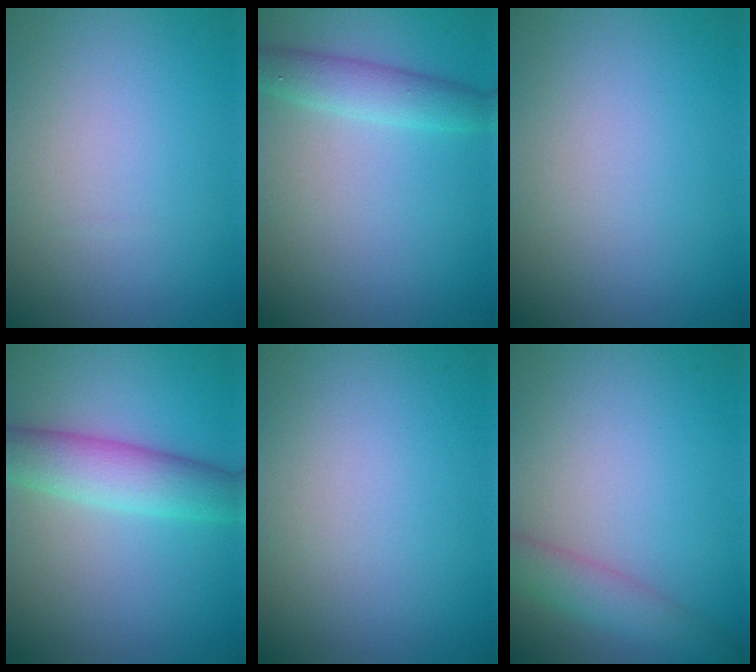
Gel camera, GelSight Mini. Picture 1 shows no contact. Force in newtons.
{"total": 2.9, "press": 2.9, "slide": 0.2}
{"total": 0.0}
{"total": 4.9, "press": 4.9, "slide": 0.1}
{"total": 0.0}
{"total": 3.0, "press": 3.0, "slide": 0.1}